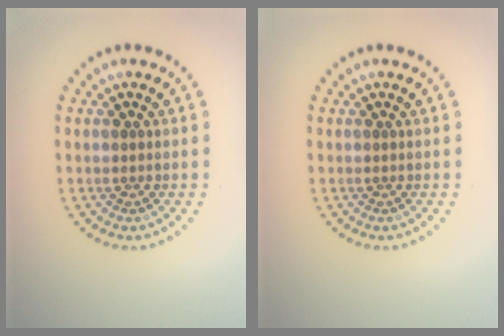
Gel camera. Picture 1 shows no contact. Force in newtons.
{"total": 0.0}